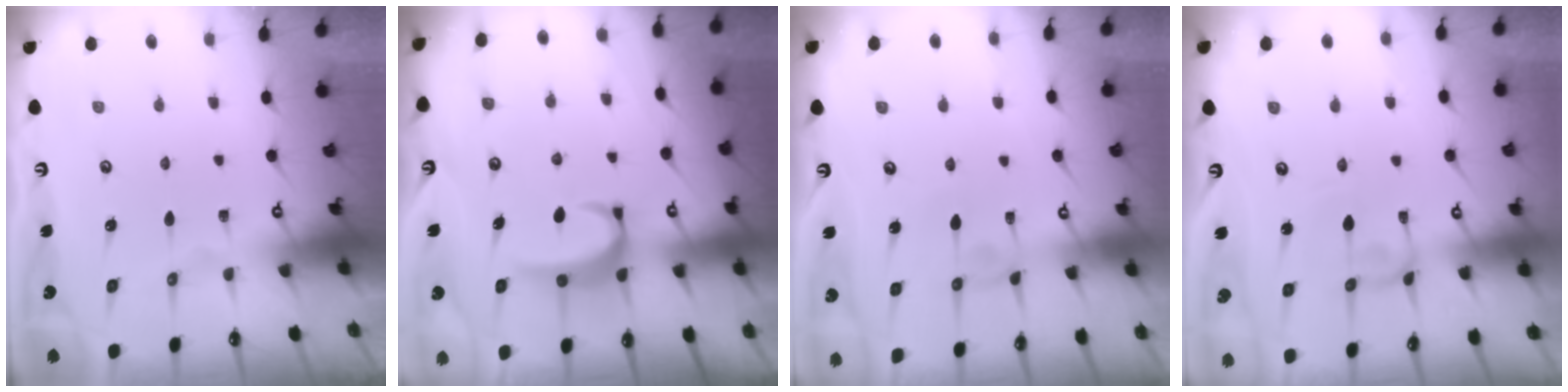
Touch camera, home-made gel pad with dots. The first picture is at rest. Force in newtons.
{"total": 3.5, "press": 3.4, "slide": 0.6}
{"total": 1.1, "press": 1.1, "slide": 0.2}
{"total": 2.1, "press": 2.1, "slide": 0.2}